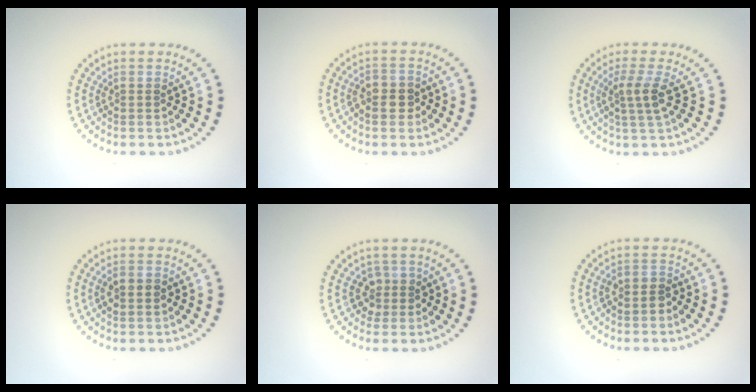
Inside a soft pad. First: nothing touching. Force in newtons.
{"total": 2.5, "press": 2.5, "slide": 0.6}
{"total": 2.5, "press": 1.9, "slide": 1.6}
{"total": 1.3, "press": 1.3, "slide": 0.1}
{"total": 1.8, "press": 1.5, "slide": 1.1}
{"total": 1.2, "press": 1.0, "slide": 0.7}